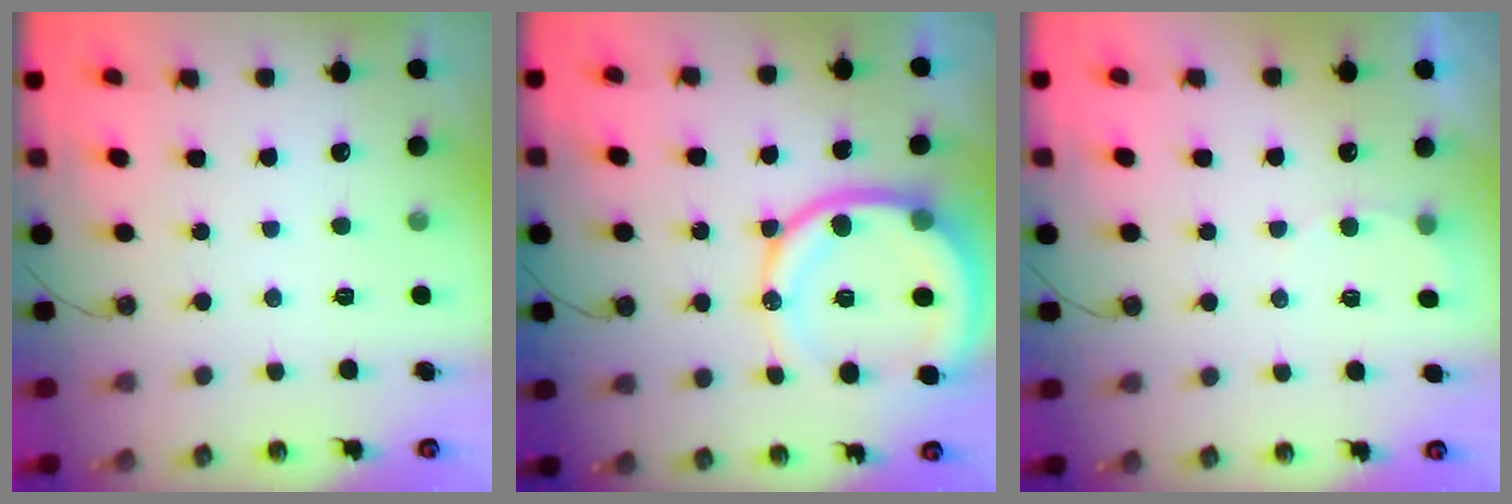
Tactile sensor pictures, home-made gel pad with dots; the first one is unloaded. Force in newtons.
{"total": 16.9, "press": 16.8, "slide": 1.8}
{"total": 3.9, "press": 3.6, "slide": 1.4}